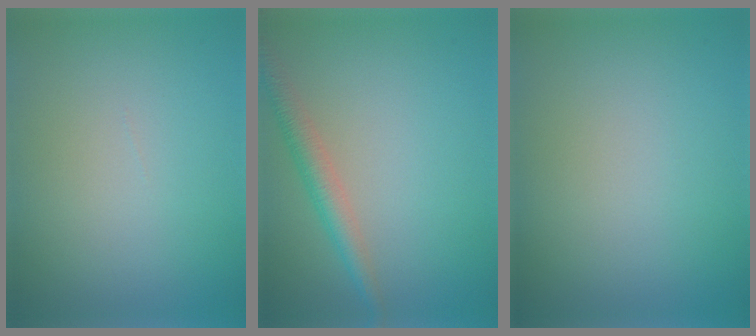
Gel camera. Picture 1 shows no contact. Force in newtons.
{"total": 2.9, "press": 2.9, "slide": 0.2}
{"total": 0.0}